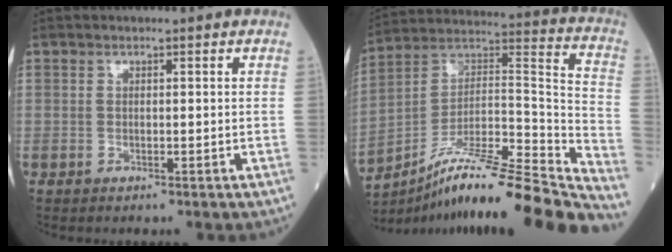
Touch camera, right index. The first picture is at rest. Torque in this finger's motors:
{"motor_torque": [0.05, -0.17, 0.50, 0.13]}